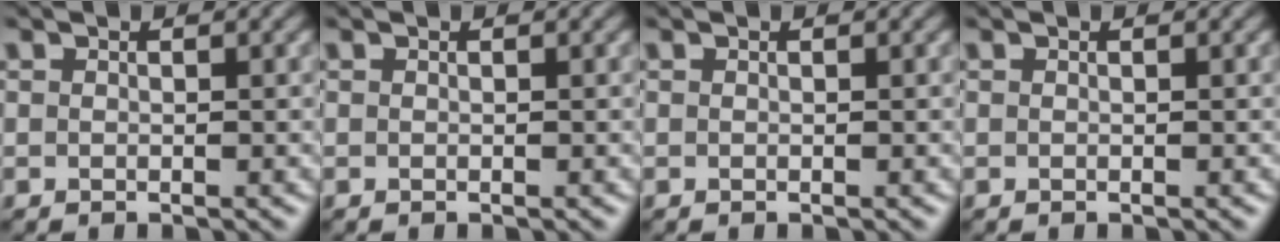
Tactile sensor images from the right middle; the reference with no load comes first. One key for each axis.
{"total": 0.0}
{"total": 0.0}
{"total": 0.0}